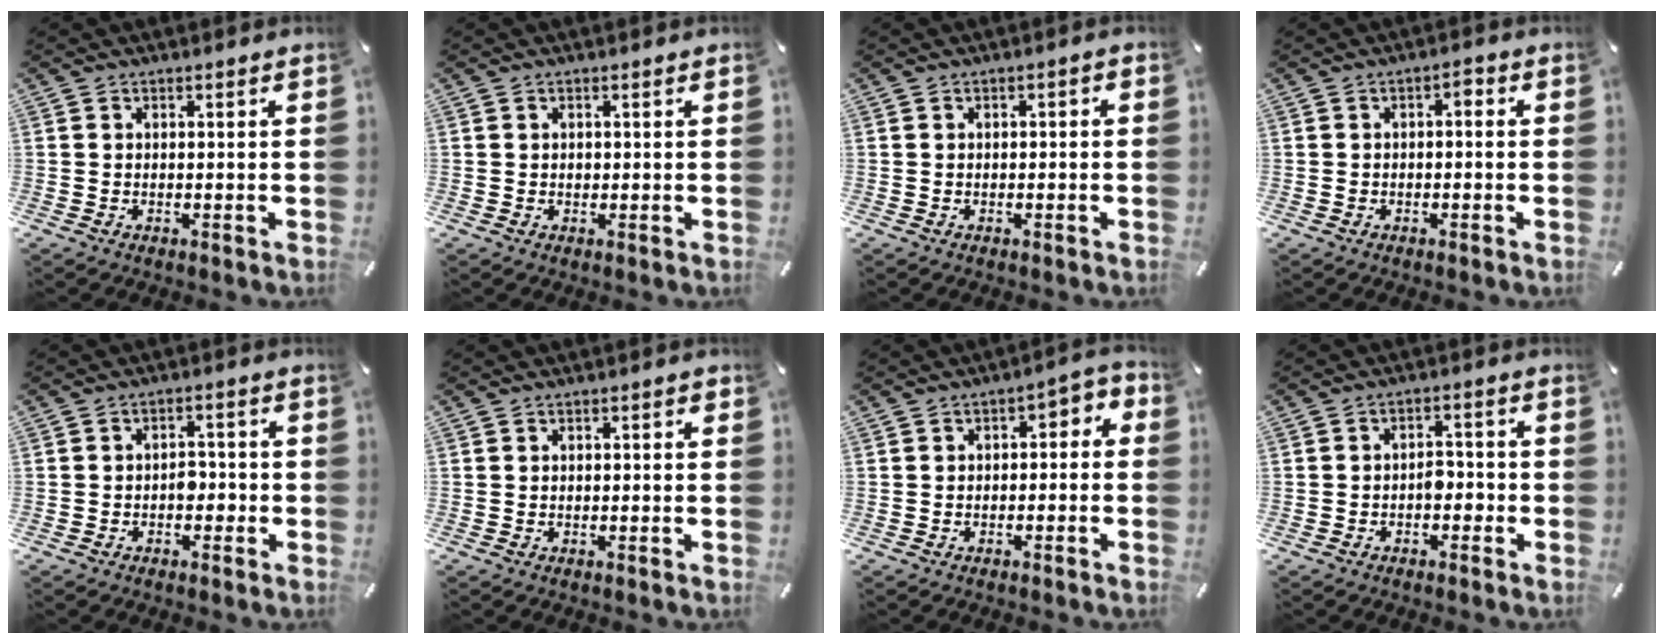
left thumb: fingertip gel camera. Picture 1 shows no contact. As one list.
[{"total": 0.7, "force": [0.1, 0.6, 0.4], "torque": [-0.009, 0.002, 0.000]}, {"total": 1.1, "force": [-0.7, 0.5, 0.7], "torque": [-0.013, 0.003, -0.013]}, {"total": 2.4, "force": [-1.0, 1.3, 1.7], "torque": [-0.033, 0.011, -0.022]}, {"total": 3.3, "force": [-1.3, 2.3, 2.0], "torque": [-0.037, 0.009, -0.026]}, {"total": 0.8, "force": [-0.1, 0.3, 0.7], "torque": [-0.013, 0.001, -0.003]}, {"total": 3.4, "force": [-2.0, 1.8, 2.1], "torque": [-0.037, 0.020, -0.042]}, {"total": 3.6, "force": [-1.7, 2.4, 2.2], "torque": [-0.041, 0.011, -0.033]}]